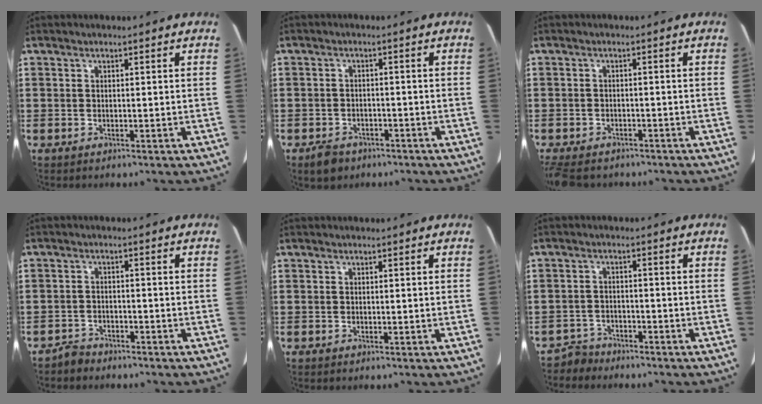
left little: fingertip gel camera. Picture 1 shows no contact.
{"total": 2.0, "force": [-1.8, 0.7, 0.6], "torque": [-0.015, 0.002, -0.037]}
{"total": 1.7, "force": [-1.6, 0.2, 0.3], "torque": [-0.010, -0.001, -0.034]}
{"total": 2.0, "force": [-2.0, 0.5, 0.2], "torque": [-0.010, 0.002, -0.041]}
{"total": 0.0}
{"total": 2.6, "force": [-2.6, 0.4, 0.0], "torque": [-0.015, -0.003, -0.058]}